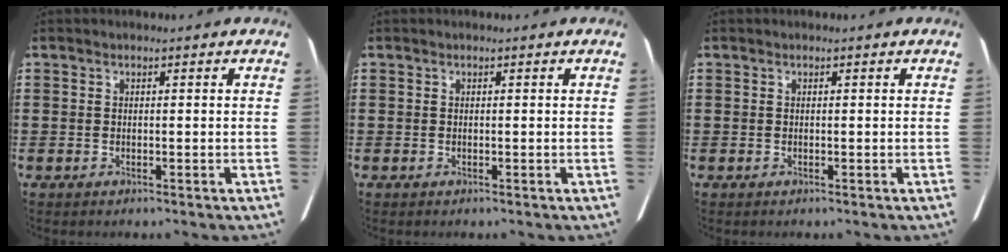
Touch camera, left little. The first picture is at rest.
{"total": 0.0}
{"total": 0.0}